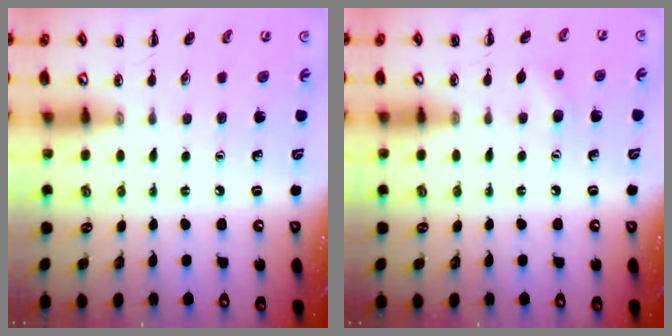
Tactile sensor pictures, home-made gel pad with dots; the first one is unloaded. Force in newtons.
{"total": 5.2, "press": 5.0, "slide": 1.3}